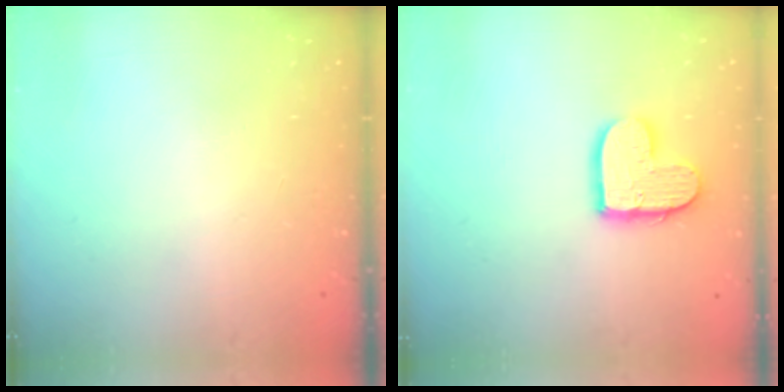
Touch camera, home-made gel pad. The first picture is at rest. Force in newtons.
{"total": 10.8, "press": 10.7, "slide": 0.9}